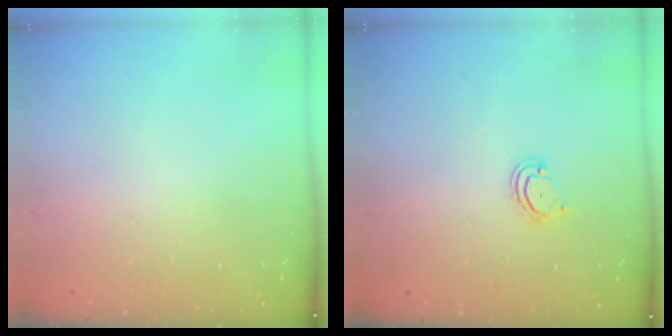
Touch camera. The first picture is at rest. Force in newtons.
{"total": 2.8, "press": 2.8, "slide": 0.2}